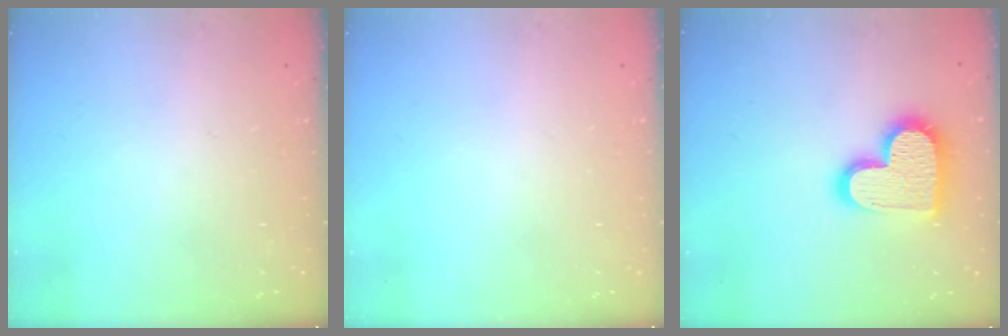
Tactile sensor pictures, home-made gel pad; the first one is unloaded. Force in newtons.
{"total": 0.0}
{"total": 17.6, "press": 17.5, "slide": 1.3}